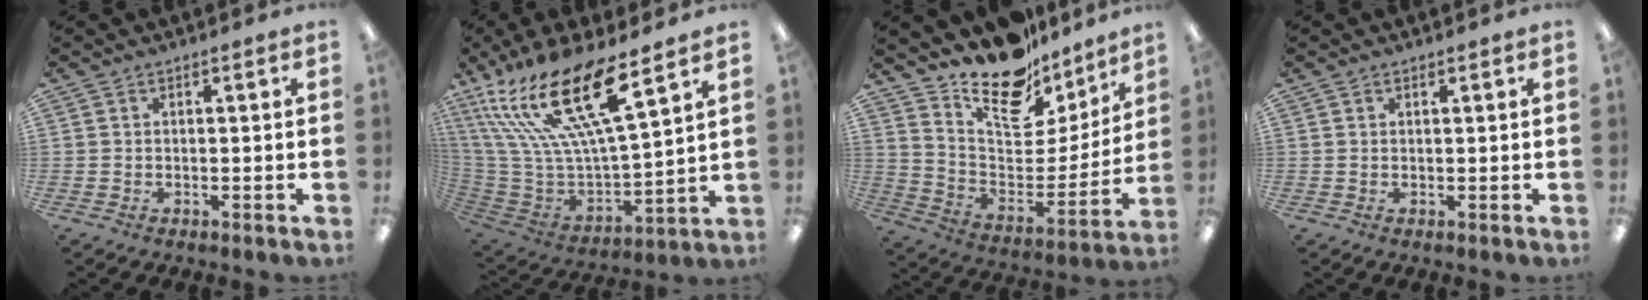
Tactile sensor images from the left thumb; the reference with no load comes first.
{"total": 23.7, "force": [15.0, 6.7, 17.0], "torque": [-0.342, -0.098, 0.254]}
{"total": 19.4, "force": [15.8, 8.2, 7.7], "torque": [-0.128, -0.122, 0.279]}
{"total": 0.6, "force": [0.5, 0.3, 0.2], "torque": [0.004, -0.002, 0.007]}